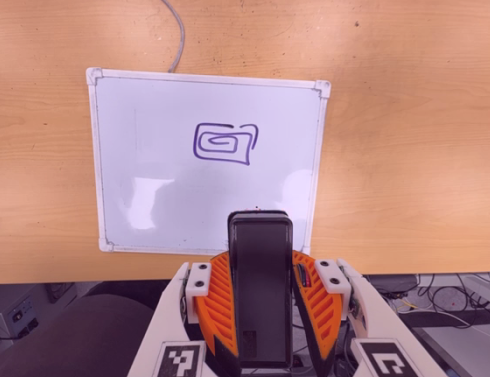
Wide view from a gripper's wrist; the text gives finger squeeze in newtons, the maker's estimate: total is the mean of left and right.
{"total": 8.1, "left": 6.2, "right": 10.0}